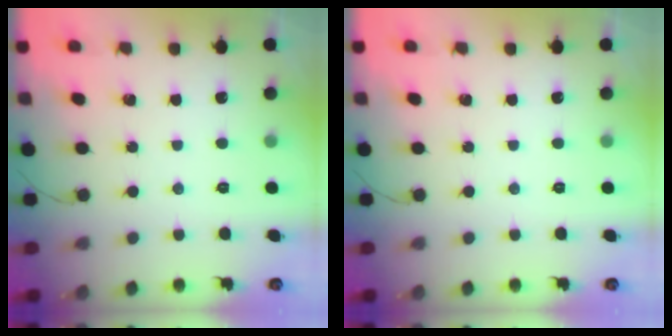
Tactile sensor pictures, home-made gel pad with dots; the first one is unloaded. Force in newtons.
{"total": 0.0}